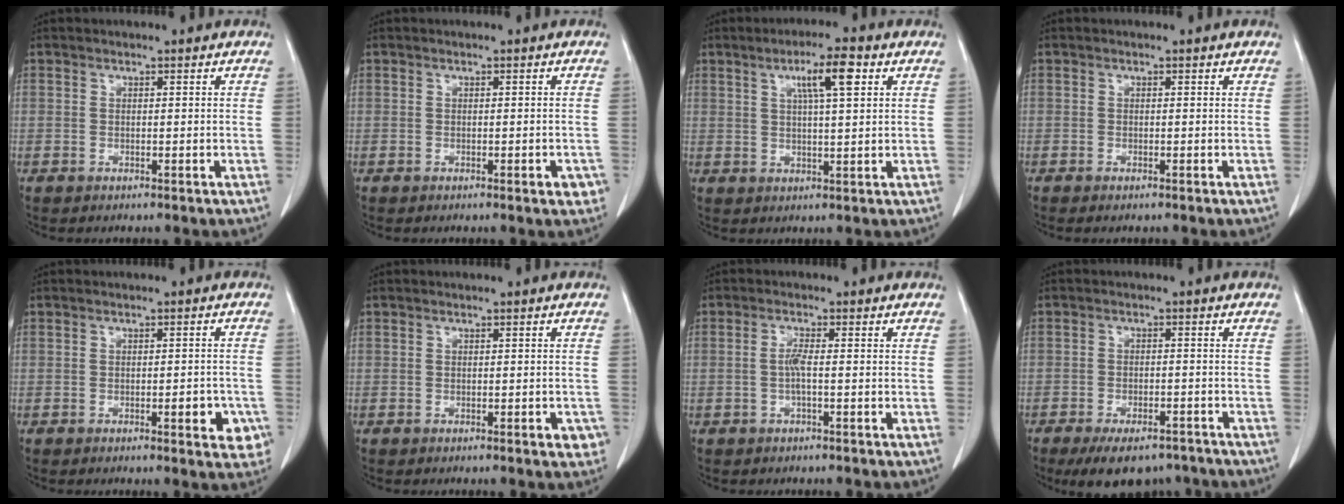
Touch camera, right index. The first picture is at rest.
{"total": 1.8, "force": [-0.9, 0.6, 1.4], "torque": [-0.012, 0.001, -0.010]}
{"total": 6.6, "force": [2.8, 0.6, 6.0], "torque": [-0.105, 0.008, 0.046]}
{"total": 0.6, "force": [-0.4, 0.2, 0.4], "torque": [-0.010, -0.001, -0.006]}
{"total": 4.8, "force": [-1.9, 1.5, 4.1], "torque": [-0.042, -0.001, -0.020]}
{"total": 2.1, "force": [-1.0, 0.7, 1.7], "torque": [-0.013, 0.002, -0.011]}
{"total": 2.0, "force": [-0.3, 0.0, 2.0], "torque": [-0.038, 0.003, -0.006]}
{"total": 10.7, "force": [-8.6, 4.2, 4.6], "torque": [-0.064, -0.004, -0.121]}